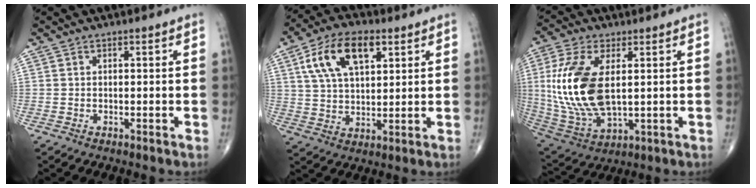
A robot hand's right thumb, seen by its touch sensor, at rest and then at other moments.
{"total": 13.4, "force": [5.5, 6.9, 10.1], "torque": [-0.173, -0.002, 0.099]}
{"total": 17.8, "force": [2.2, 8.9, 15.3], "torque": [-0.334, -0.015, 0.052]}